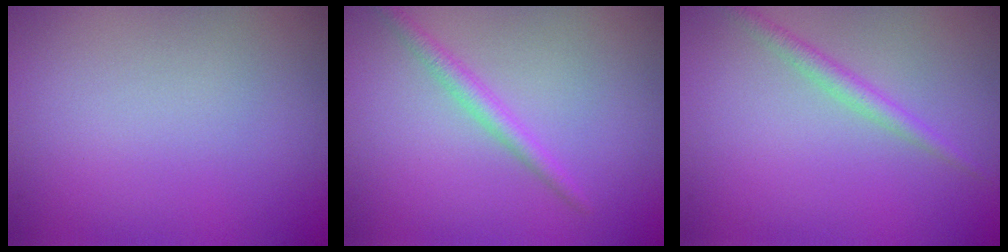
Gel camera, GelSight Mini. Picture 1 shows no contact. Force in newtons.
{"total": 1.9, "press": 1.9, "slide": 0.1}
{"total": 1.6, "press": 1.6, "slide": 0.0}